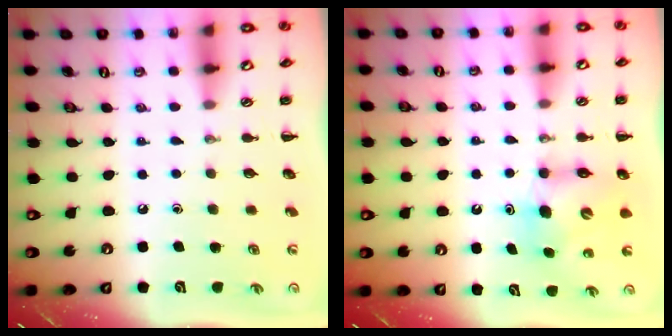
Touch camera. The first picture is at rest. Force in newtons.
{"total": 6.5, "press": 6.5, "slide": 0.8}